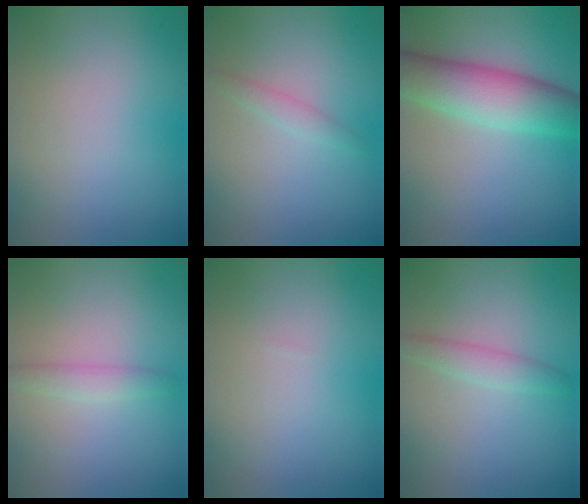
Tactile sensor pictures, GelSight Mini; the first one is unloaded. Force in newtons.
{"total": 1.1, "press": 1.1, "slide": 0.0}
{"total": 6.8, "press": 6.8, "slide": 0.1}
{"total": 1.4, "press": 1.4, "slide": 0.0}
{"total": 0.0}
{"total": 1.8, "press": 1.8, "slide": 0.1}